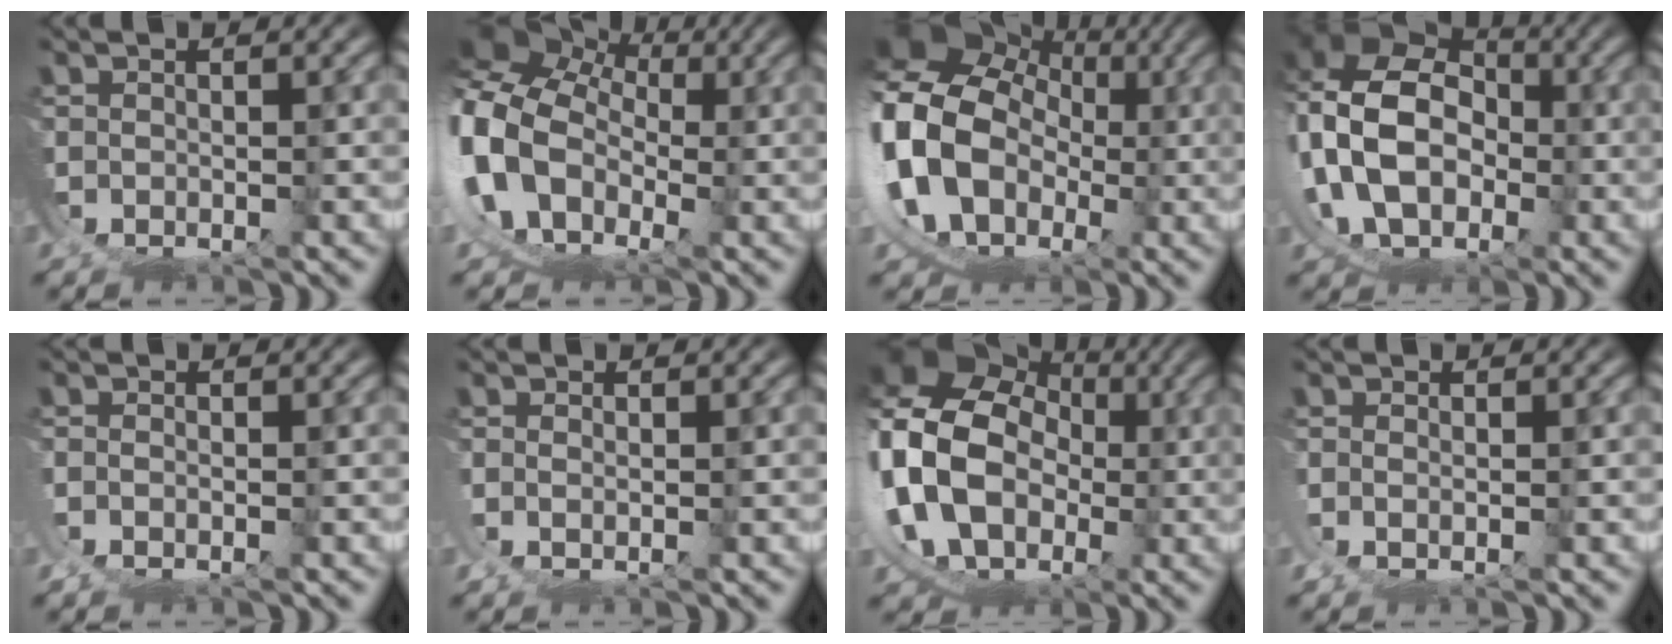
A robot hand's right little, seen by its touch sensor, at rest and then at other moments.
{"total": 15.4, "force": [0.7, 13.8, 6.8], "torque": [-0.216, -0.035, 0.001]}
{"total": 17.0, "force": [2.2, 15.1, 7.6], "torque": [-0.221, -0.034, 0.029]}
{"total": 13.8, "force": [2.5, 11.7, 6.8], "torque": [-0.178, -0.023, 0.035]}
{"total": 1.1, "force": [-0.3, 0.6, 0.9], "torque": [-0.017, -0.006, -0.003]}
{"total": 1.3, "force": [0.9, -0.7, 0.6], "torque": [-0.012, -0.001, 0.017]}
{"total": 15.9, "force": [3.2, 13.4, 7.9], "torque": [-0.202, -0.016, 0.044]}
{"total": 1.3, "force": [0.9, -0.7, 0.6], "torque": [-0.010, -0.001, 0.016]}